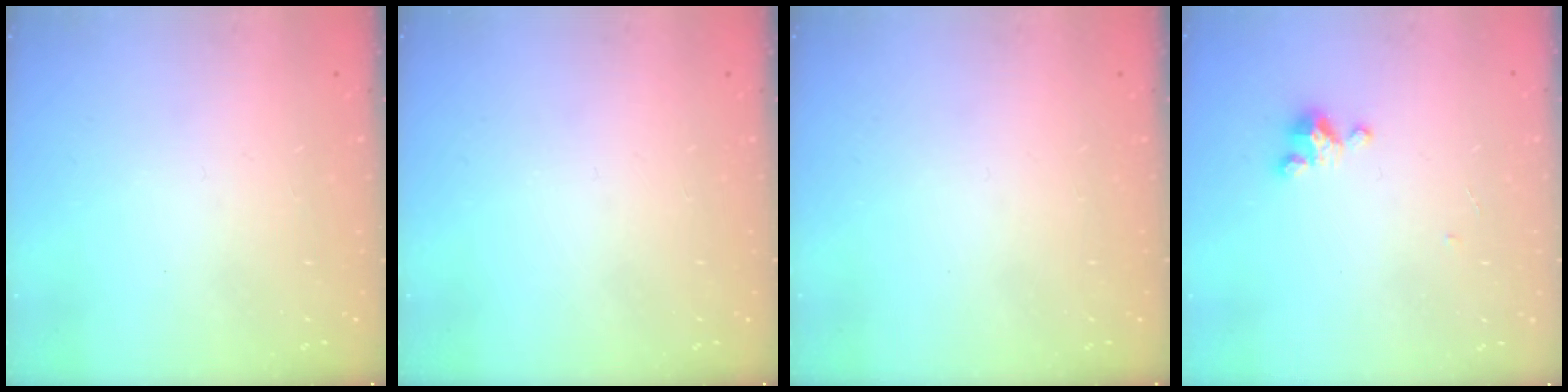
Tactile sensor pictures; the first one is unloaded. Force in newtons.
{"total": 0.0}
{"total": 0.0}
{"total": 3.3, "press": 3.3, "slide": 0.3}